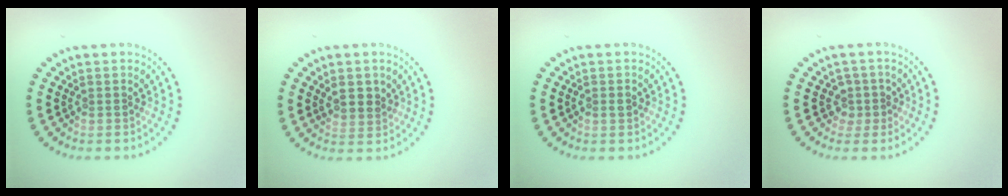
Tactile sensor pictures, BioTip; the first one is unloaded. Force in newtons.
{"total": 2.4, "press": 2.2, "slide": 1.0}
{"total": 1.2, "press": 1.2, "slide": 0.1}
{"total": 1.8, "press": 1.4, "slide": 1.2}